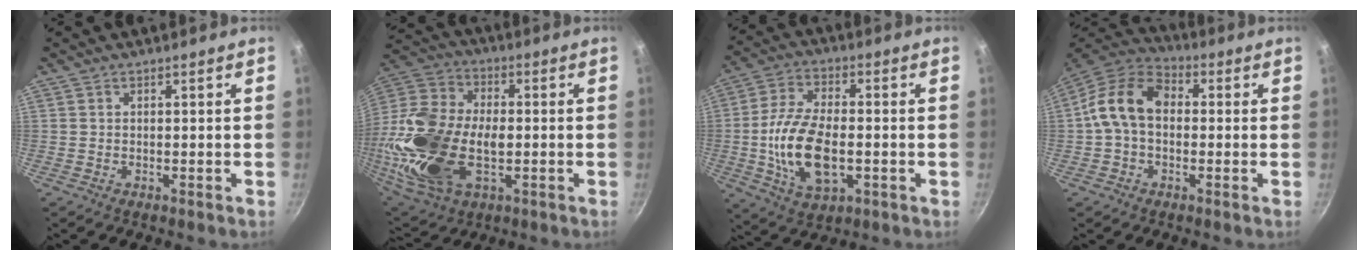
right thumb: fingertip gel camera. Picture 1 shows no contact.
{"total": 25.1, "force": [-3.3, 14.8, 20.1], "torque": [-0.431, -0.001, -0.047]}
{"total": 15.3, "force": [-2.1, 7.9, 12.9], "torque": [-0.247, 0.006, -0.033]}
{"total": 12.9, "force": [0.3, 9.0, 9.2], "torque": [-0.164, 0.036, -0.008]}